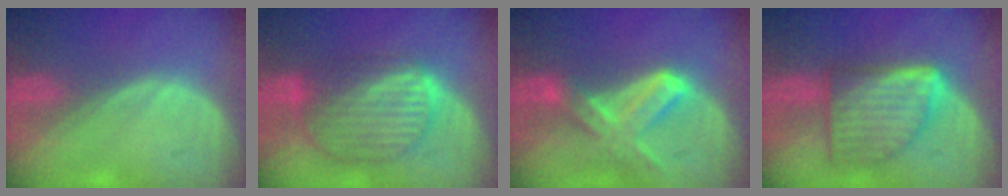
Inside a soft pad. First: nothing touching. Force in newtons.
{"total": 9.7, "press": 8.2, "slide": 5.2}
{"total": 7.4, "press": 6.7, "slide": 3.2}
{"total": 9.3, "press": 9.3, "slide": 0.5}